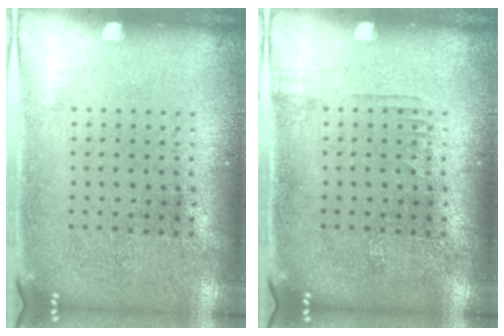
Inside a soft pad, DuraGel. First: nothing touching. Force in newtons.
{"total": 0.6, "press": 0.6, "slide": 0.2}